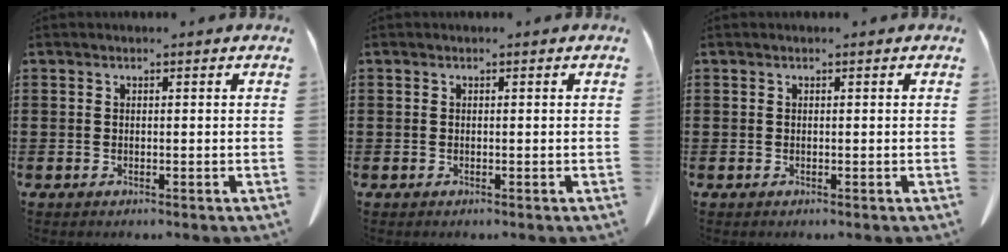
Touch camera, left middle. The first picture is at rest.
{"total": 0.0}
{"total": 0.0}